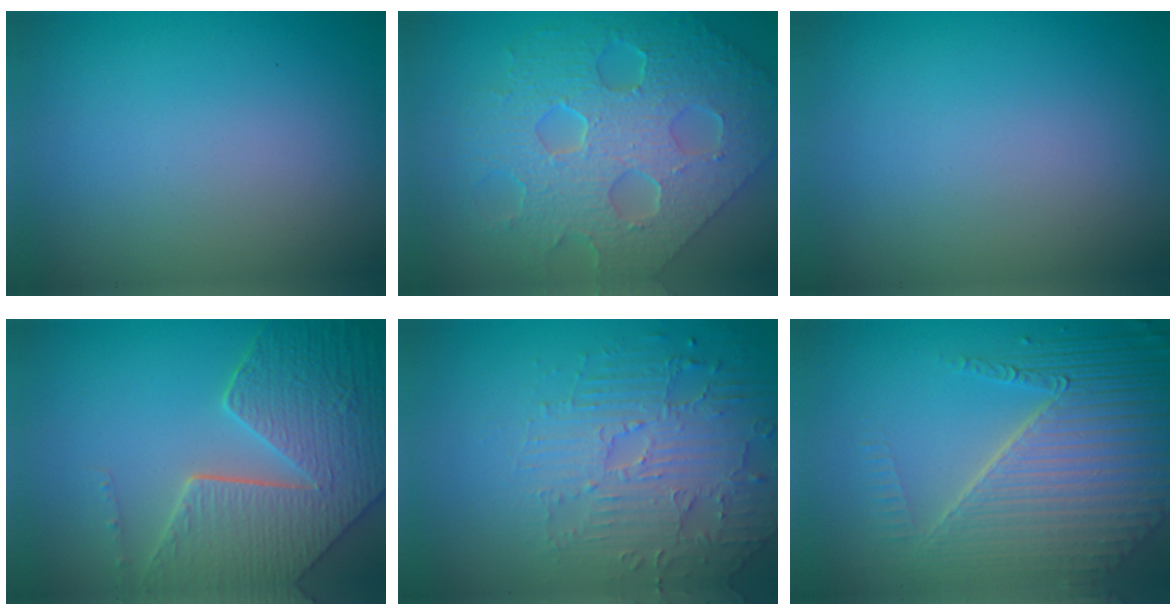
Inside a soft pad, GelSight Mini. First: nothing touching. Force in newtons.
{"total": 8.9, "press": 6.4, "slide": 6.2}
{"total": 0.0}
{"total": 8.1, "press": 6.1, "slide": 5.4}
{"total": 4.6, "press": 3.7, "slide": 2.6}
{"total": 8.9, "press": 5.9, "slide": 6.7}